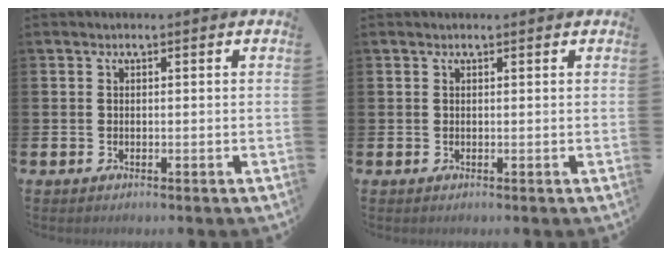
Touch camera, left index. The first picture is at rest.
{"total": 0.0}